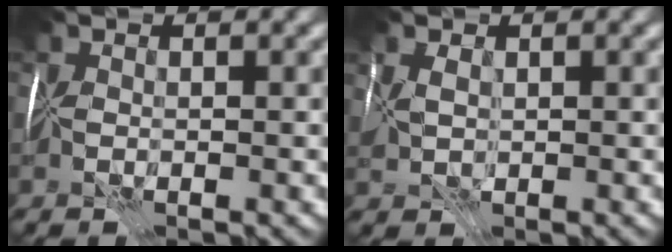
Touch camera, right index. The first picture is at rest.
{"total": 2.2, "force": [0.6, 1.2, 1.7], "torque": [-0.031, 0.002, 0.017]}